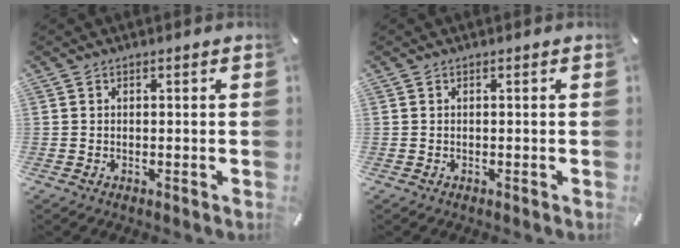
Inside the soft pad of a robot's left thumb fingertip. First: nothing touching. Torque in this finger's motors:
{"motor_torque": [-0.13, -0.11, 0.02, -0.02, 0.00]}